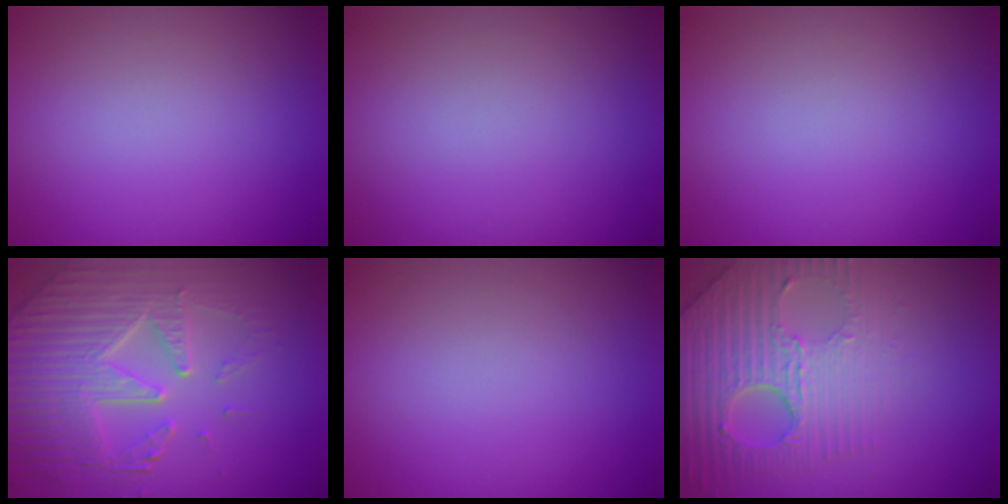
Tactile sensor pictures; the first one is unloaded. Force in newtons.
{"total": 0.0}
{"total": 0.0}
{"total": 7.7, "press": 5.5, "slide": 5.3}
{"total": 0.0}
{"total": 5.8, "press": 5.1, "slide": 2.9}